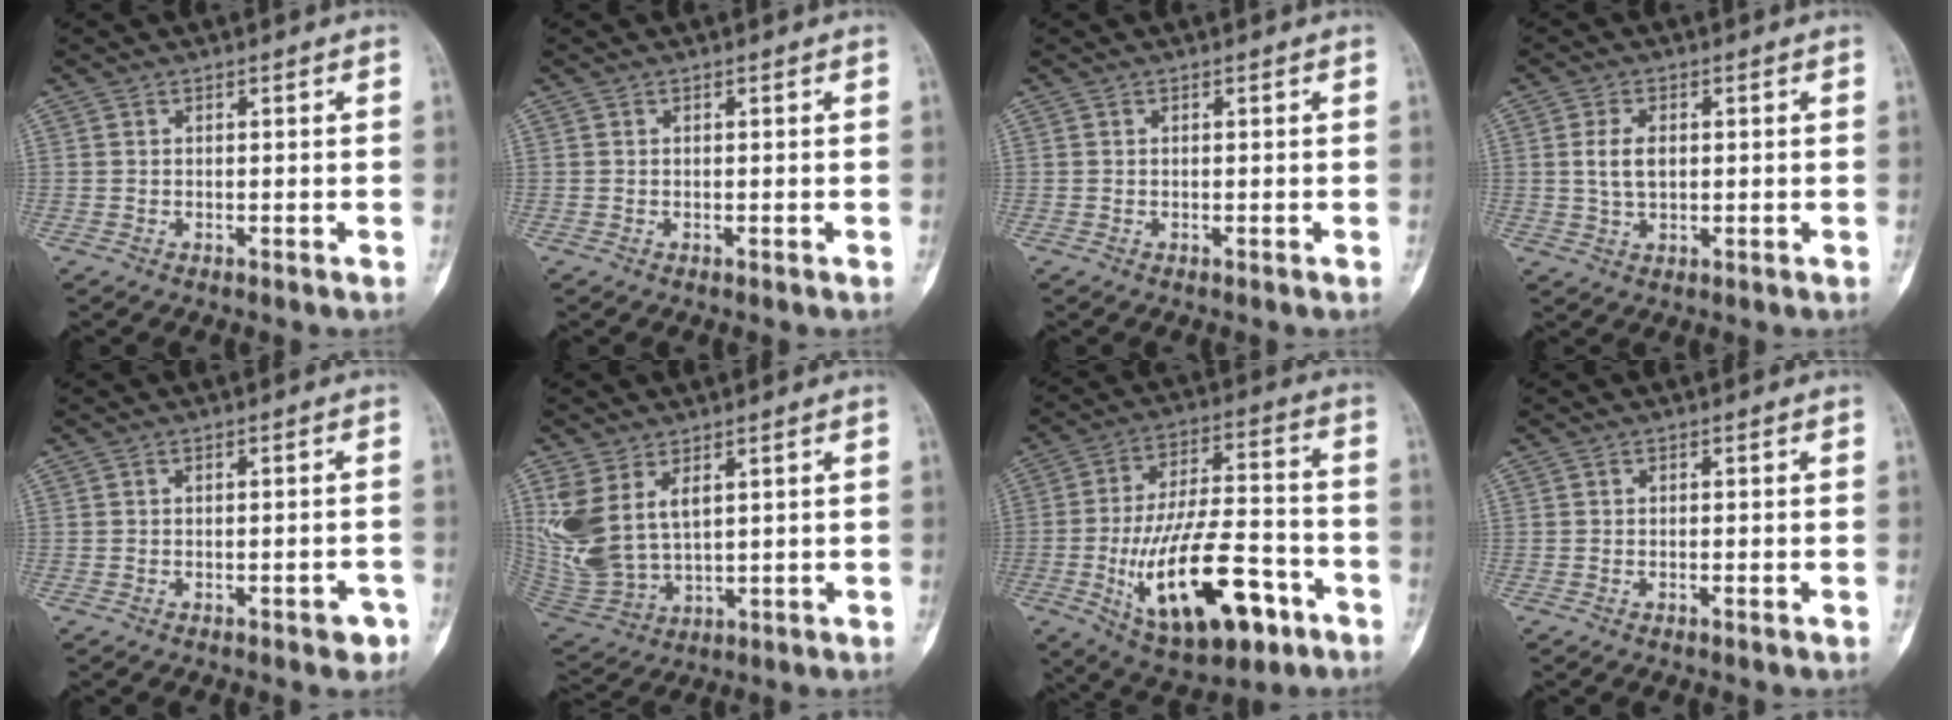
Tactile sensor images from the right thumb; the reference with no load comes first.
{"total": 0.0}
{"total": 0.0}
{"total": 4.6, "force": [0.5, 2.7, 3.7], "torque": [-0.070, 0.000, 0.011]}
{"total": 3.0, "force": [-1.7, 1.3, 2.0], "torque": [-0.016, 0.014, -0.019]}
{"total": 11.8, "force": [4.1, 6.9, 8.7], "torque": [-0.186, -0.014, 0.103]}
{"total": 22.7, "force": [-8.5, 10.0, 18.5], "torque": [-0.307, 0.036, -0.123]}
{"total": 0.6, "force": [-0.3, 0.1, 0.5], "torque": [-0.014, 0.005, -0.003]}